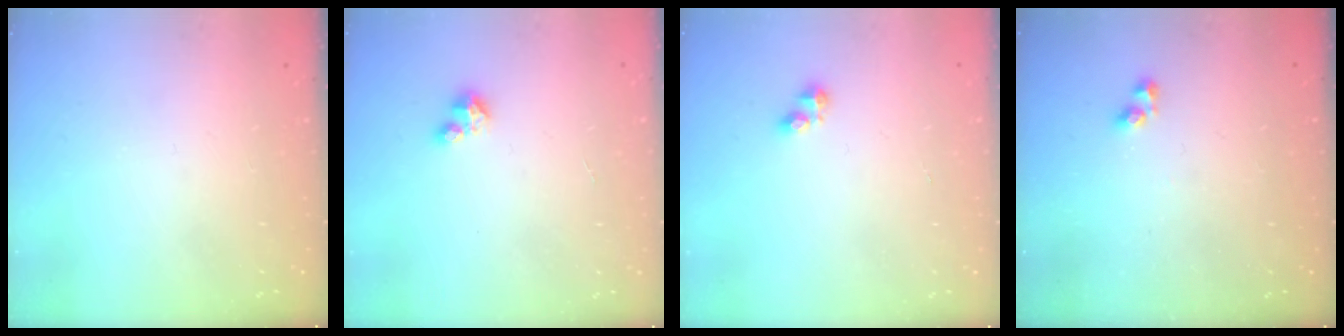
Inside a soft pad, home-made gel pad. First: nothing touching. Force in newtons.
{"total": 2.0, "press": 2.0, "slide": 0.2}
{"total": 2.9, "press": 2.9, "slide": 0.3}
{"total": 3.6, "press": 3.6, "slide": 0.5}